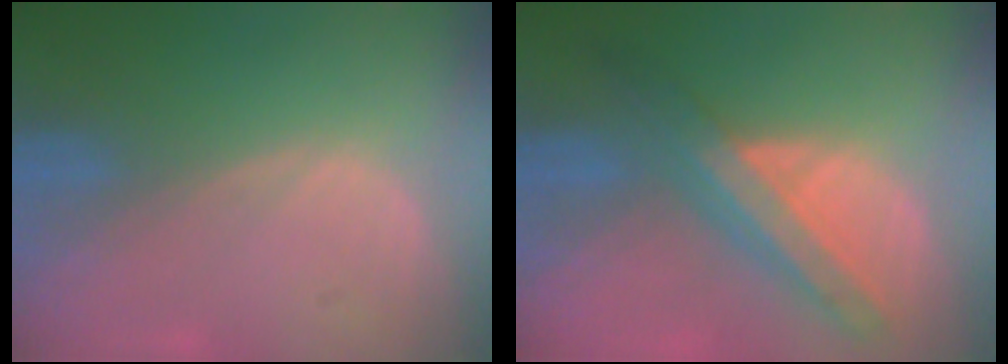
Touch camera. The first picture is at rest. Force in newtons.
{"total": 8.6, "press": 7.4, "slide": 4.5}